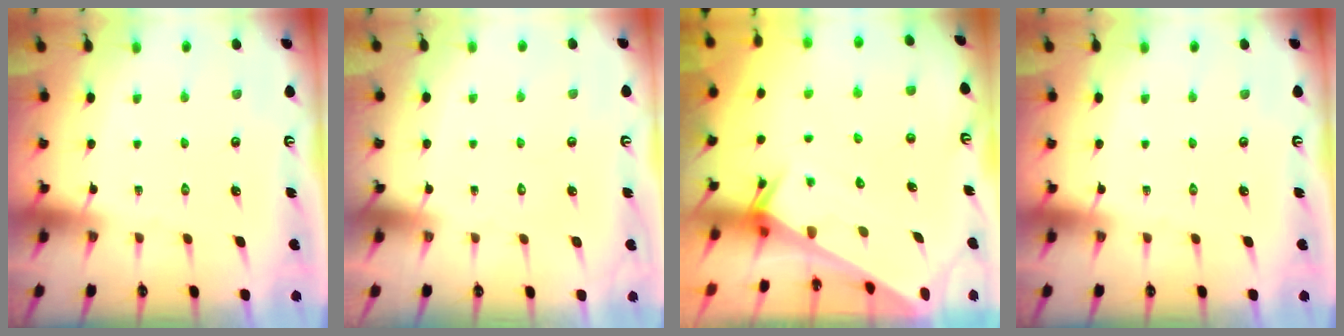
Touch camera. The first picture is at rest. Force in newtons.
{"total": 1.8, "press": 1.8, "slide": 0.1}
{"total": 2.5, "press": 2.5, "slide": 0.1}
{"total": 0.0}